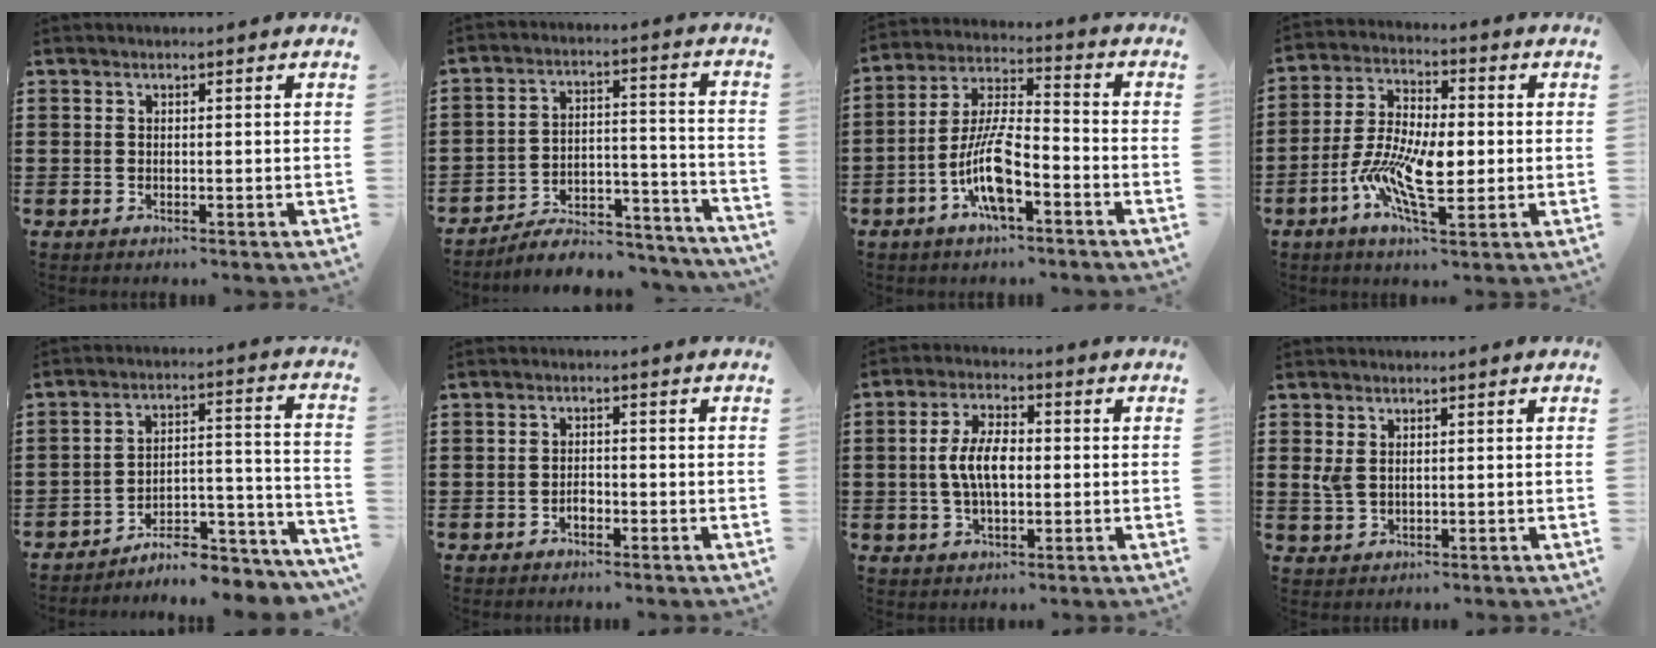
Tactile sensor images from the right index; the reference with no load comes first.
{"total": 5.9, "force": [-5.6, 1.2, 1.5], "torque": [-0.021, 0.008, -0.107]}
{"total": 10.3, "force": [-4.5, 3.2, 8.7], "torque": [-0.194, -0.002, -0.088]}
{"total": 10.5, "force": [-2.7, 4.5, 9.1], "torque": [-0.200, -0.005, -0.051]}
{"total": 7.1, "force": [-6.6, 1.2, 2.3], "torque": [-0.028, 0.011, -0.126]}
{"total": 1.7, "force": [-0.9, 0.9, 1.1], "torque": [-0.024, 0.001, -0.017]}
{"total": 6.7, "force": [-0.3, 3.2, 5.9], "torque": [-0.130, 0.003, -0.013]}
{"total": 2.3, "force": [0.8, 1.4, 1.6], "torque": [-0.043, 0.002, 0.012]}